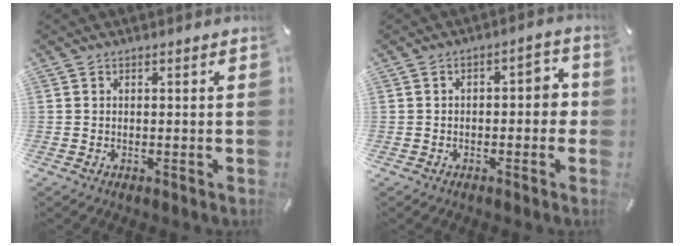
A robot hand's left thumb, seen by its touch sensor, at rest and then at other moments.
{"total": 4.6, "force": [-1.3, 2.6, 3.6], "torque": [-0.047, 0.014, -0.031]}